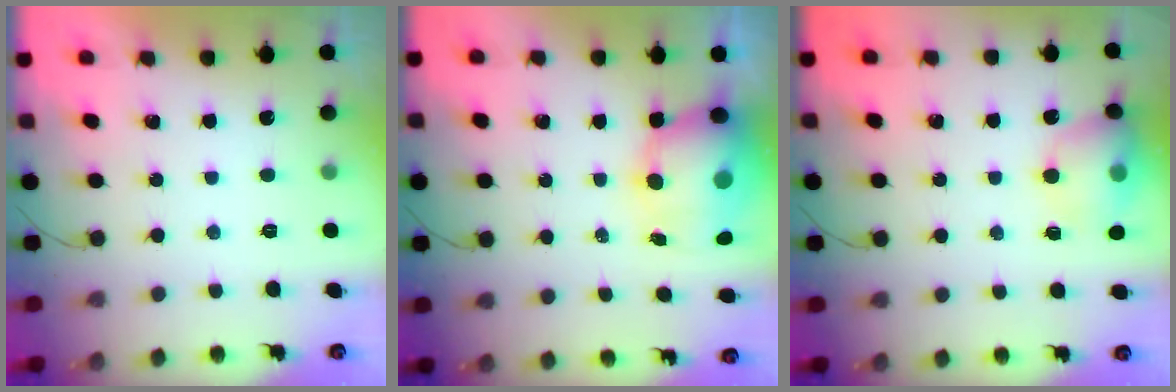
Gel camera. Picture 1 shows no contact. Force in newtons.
{"total": 11.2, "press": 10.9, "slide": 2.5}
{"total": 12.7, "press": 12.5, "slide": 2.0}